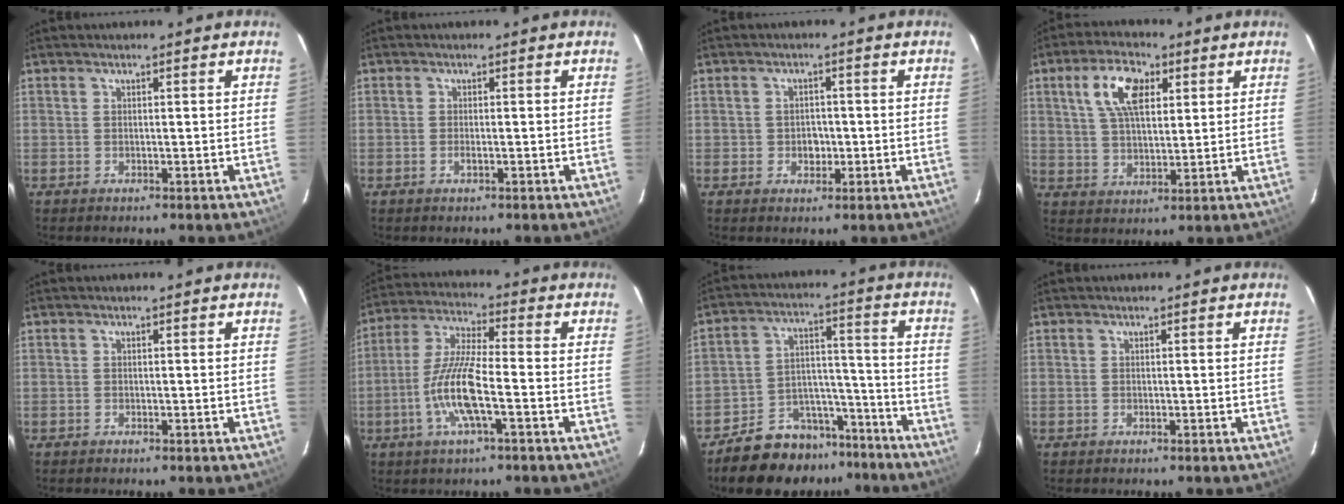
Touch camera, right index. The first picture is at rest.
{"total": 0.8, "force": [-0.4, 0.1, 0.7], "torque": [-0.015, -0.001, -0.007]}
{"total": 2.8, "force": [-0.6, 2.5, 1.0], "torque": [-0.020, 0.009, -0.006]}
{"total": 9.7, "force": [3.8, 4.9, 7.5], "torque": [-0.143, 0.022, 0.071]}
{"total": 0.0}
{"total": 10.9, "force": [-3.6, 1.7, 10.1], "torque": [-0.216, -0.001, -0.074]}
{"total": 14.0, "force": [-11.5, 7.2, 3.6], "torque": [-0.077, 0.052, -0.160]}
{"total": 0.0}